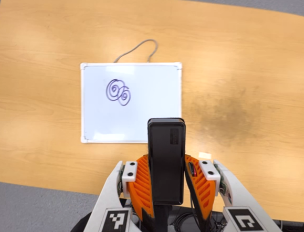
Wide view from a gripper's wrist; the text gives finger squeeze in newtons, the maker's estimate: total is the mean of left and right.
{"total": 3.9, "left": 2.7, "right": 5.2}